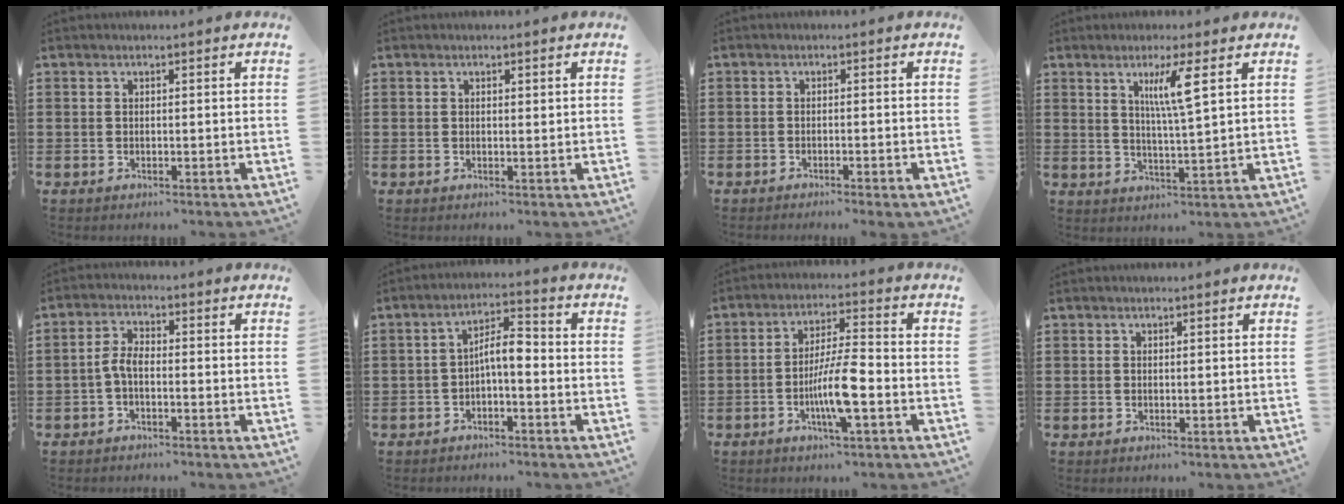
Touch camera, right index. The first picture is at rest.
{"total": 0.6, "force": [0.4, 0.4, 0.3], "torque": [-0.007, 0.004, 0.006]}
{"total": 1.0, "force": [-0.8, -0.2, 0.5], "torque": [-0.009, 0.000, -0.017]}
{"total": 5.5, "force": [2.5, 0.1, 5.0], "torque": [-0.095, -0.003, 0.035]}
{"total": 3.3, "force": [-1.2, 1.4, 2.7], "torque": [-0.072, -0.001, -0.031]}
{"total": 4.7, "force": [-1.0, 1.5, 4.3], "torque": [-0.082, 0.016, -0.023]}
{"total": 7.9, "force": [-2.6, 1.2, 7.3], "torque": [-0.141, -0.006, -0.052]}
{"total": 0.7, "force": [0.4, 0.6, 0.0], "torque": [-0.001, 0.004, 0.007]}